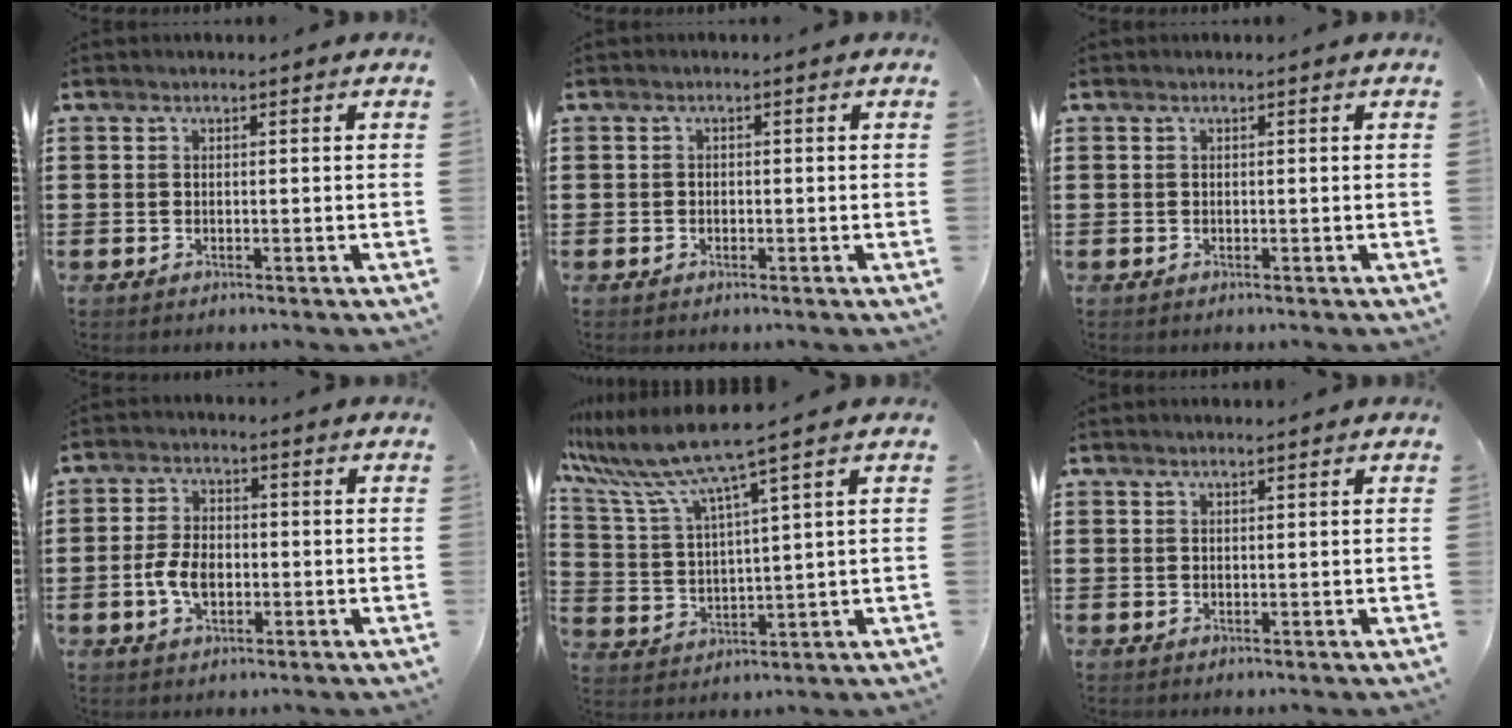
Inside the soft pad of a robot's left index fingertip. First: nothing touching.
{"total": 0.7, "force": [-0.4, 0.6, 0.2], "torque": [-0.007, 0.001, -0.008]}
{"total": 0.0}
{"total": 5.4, "force": [-1.2, 3.2, 4.1], "torque": [-0.095, 0.001, -0.026]}
{"total": 8.0, "force": [6.4, -0.5, 4.8], "torque": [-0.119, -0.037, 0.107]}
{"total": 0.8, "force": [0.6, 0.0, 0.5], "torque": [-0.010, -0.001, 0.012]}